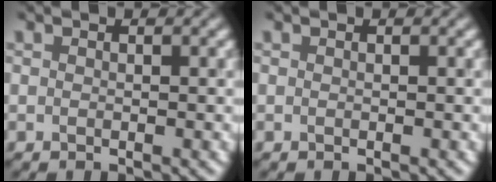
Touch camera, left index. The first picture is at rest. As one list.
[{"total": 0.0}]